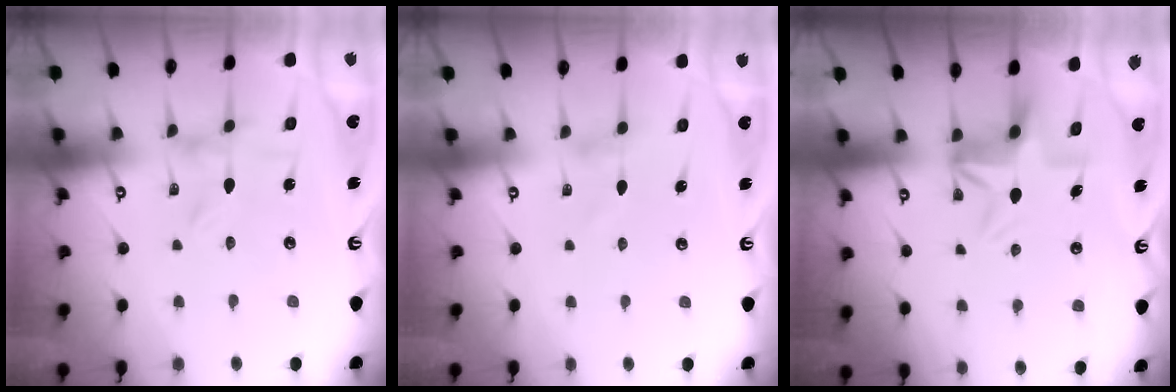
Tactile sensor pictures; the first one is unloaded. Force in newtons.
{"total": 0.7, "press": 0.6, "slide": 0.1}
{"total": 4.7, "press": 4.4, "slide": 1.7}